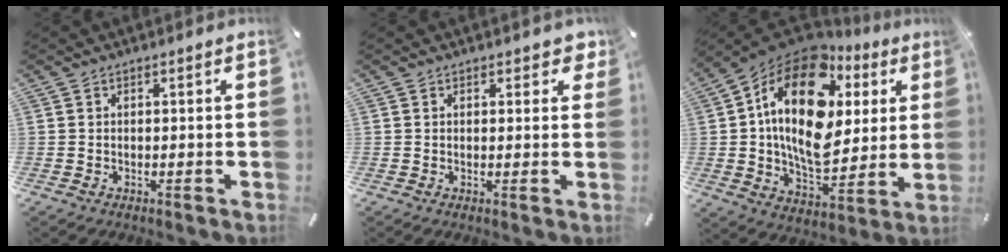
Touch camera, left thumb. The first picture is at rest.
{"total": 2.2, "force": [1.3, 1.4, 1.1], "torque": [-0.001, -0.003, 0.018]}
{"total": 23.5, "force": [6.1, 14.8, 17.2], "torque": [-0.307, -0.027, 0.098]}